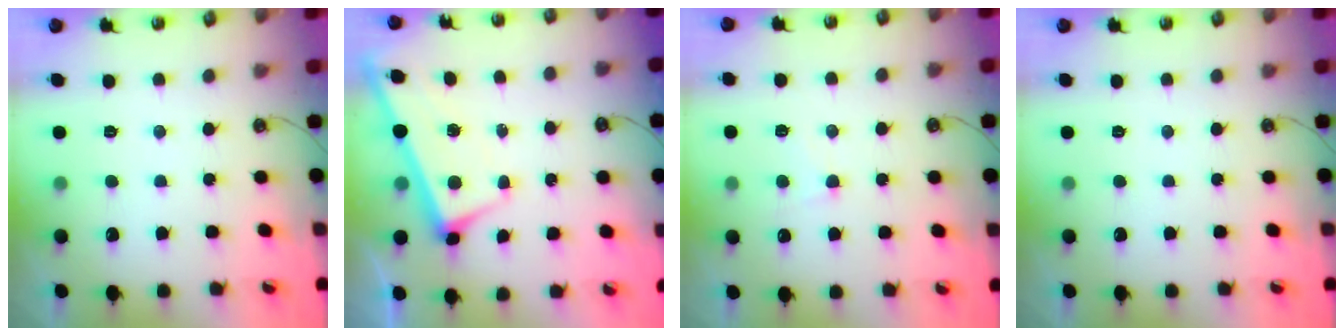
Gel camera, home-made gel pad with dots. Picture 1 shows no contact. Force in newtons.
{"total": 2.5, "press": 2.5, "slide": 0.2}
{"total": 2.4, "press": 2.3, "slide": 0.7}
{"total": 0.0}